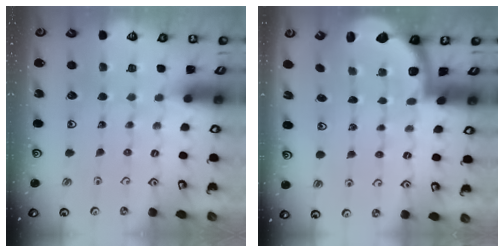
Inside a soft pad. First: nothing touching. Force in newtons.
{"total": 1.9, "press": 1.8, "slide": 0.5}